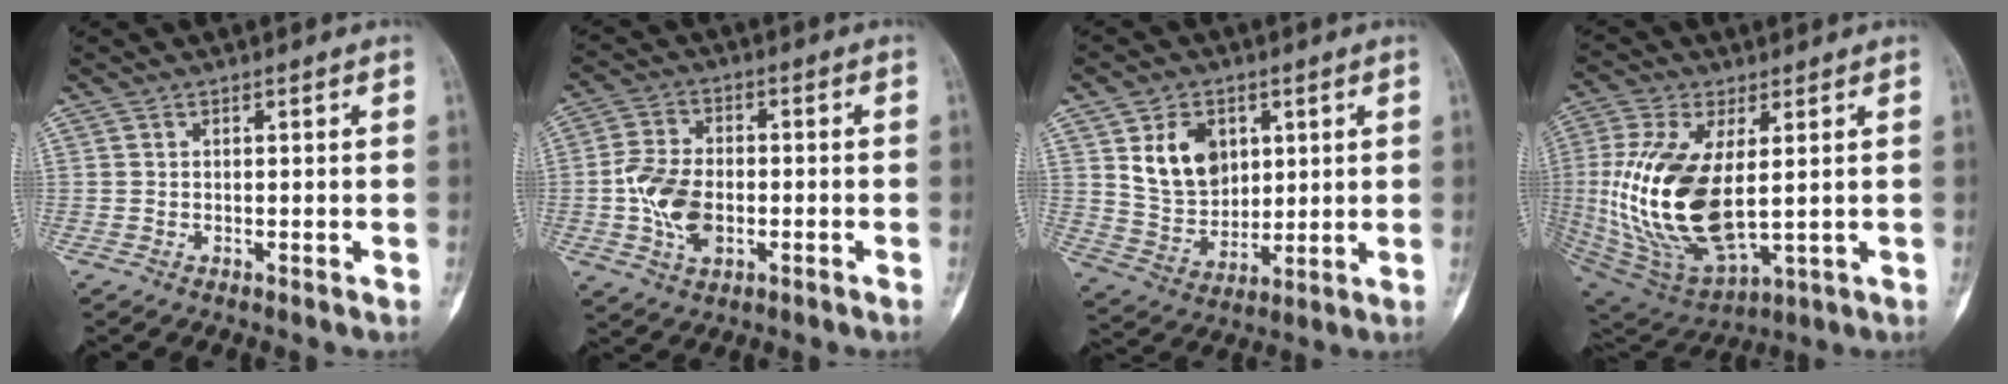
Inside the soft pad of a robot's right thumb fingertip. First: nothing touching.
{"total": 9.7, "force": [-1.9, 6.1, 7.4], "torque": [-0.138, 0.012, -0.035]}
{"total": 11.6, "force": [4.0, 8.5, 6.7], "torque": [-0.086, -0.024, 0.085]}
{"total": 21.7, "force": [1.0, 10.7, 18.8], "torque": [-0.395, -0.020, 0.040]}